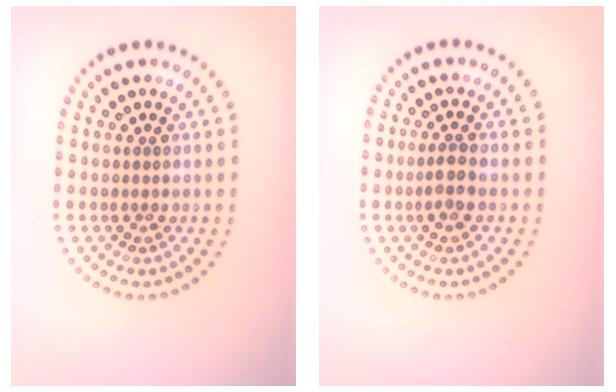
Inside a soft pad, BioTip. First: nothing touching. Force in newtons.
{"total": 1.9, "press": 1.8, "slide": 0.7}